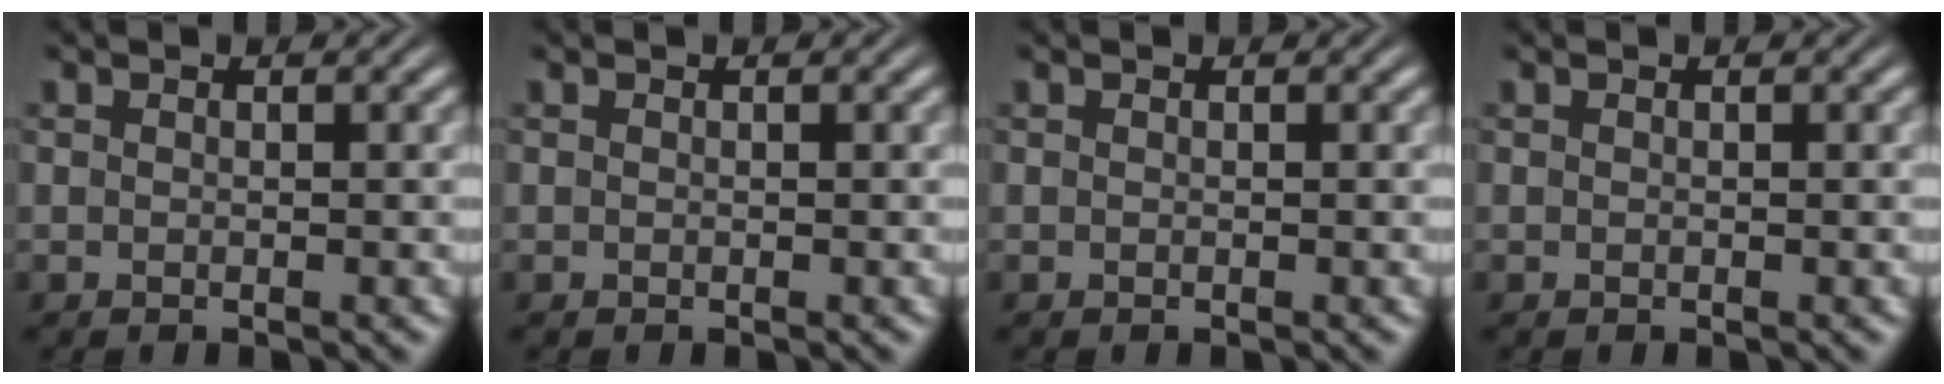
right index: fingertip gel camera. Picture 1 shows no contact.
{"total": 0.0}
{"total": 0.0}
{"total": 0.0}